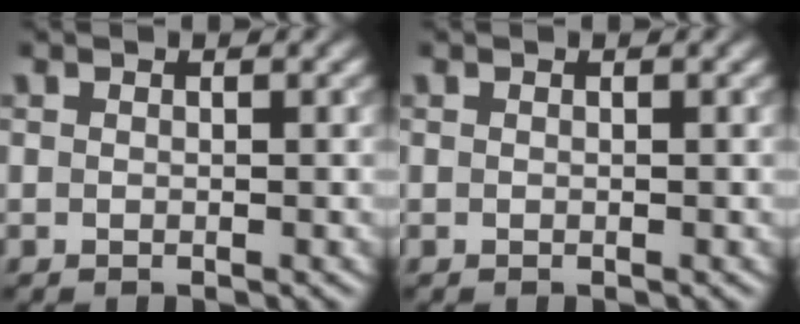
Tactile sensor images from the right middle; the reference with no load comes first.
{"total": 0.0}